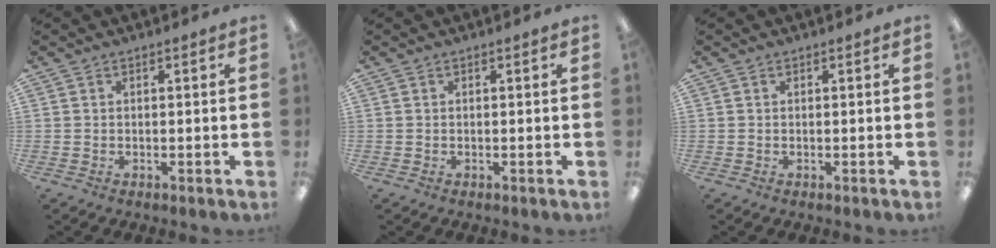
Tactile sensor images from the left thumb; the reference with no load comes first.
{"total": 0.0}
{"total": 0.0}